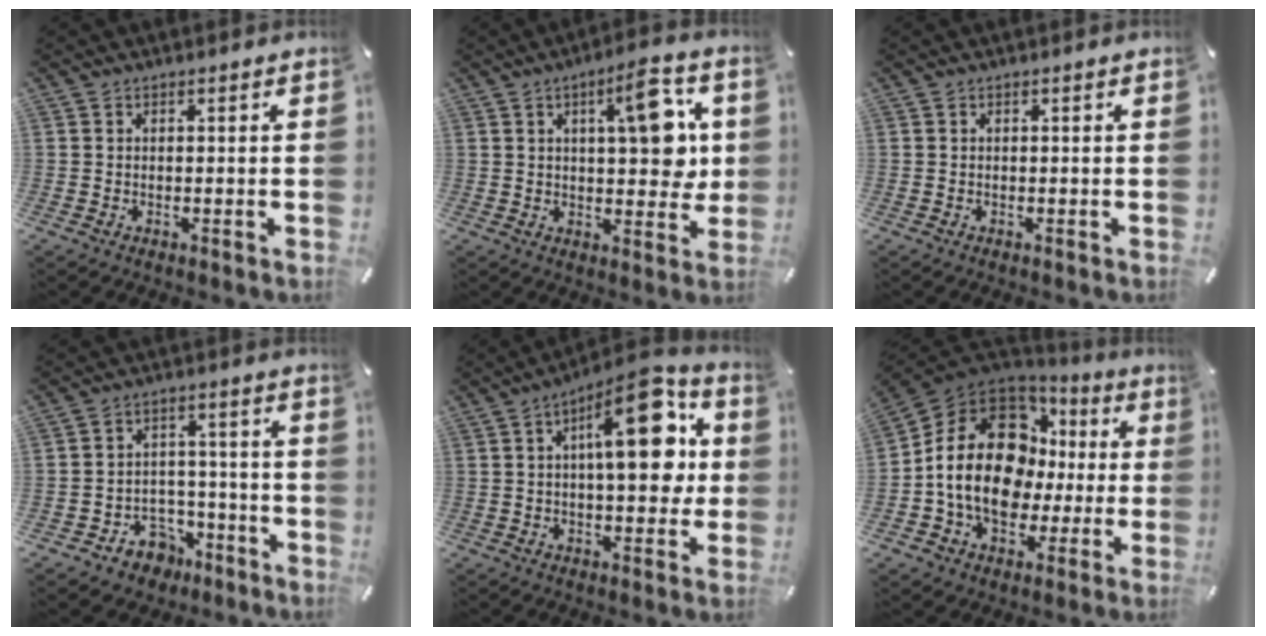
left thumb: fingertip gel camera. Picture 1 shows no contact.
{"total": 13.8, "force": [4.4, 5.7, 11.8], "torque": [-0.147, -0.014, 0.065]}
{"total": 0.0}
{"total": 7.4, "force": [-3.7, 6.2, 1.6], "torque": [-0.021, 0.039, -0.059]}
{"total": 18.7, "force": [4.7, 7.7, 16.4], "torque": [-0.221, -0.019, 0.072]}
{"total": 19.9, "force": [0.9, 15.0, 13.0], "torque": [-0.271, 0.007, 0.019]}